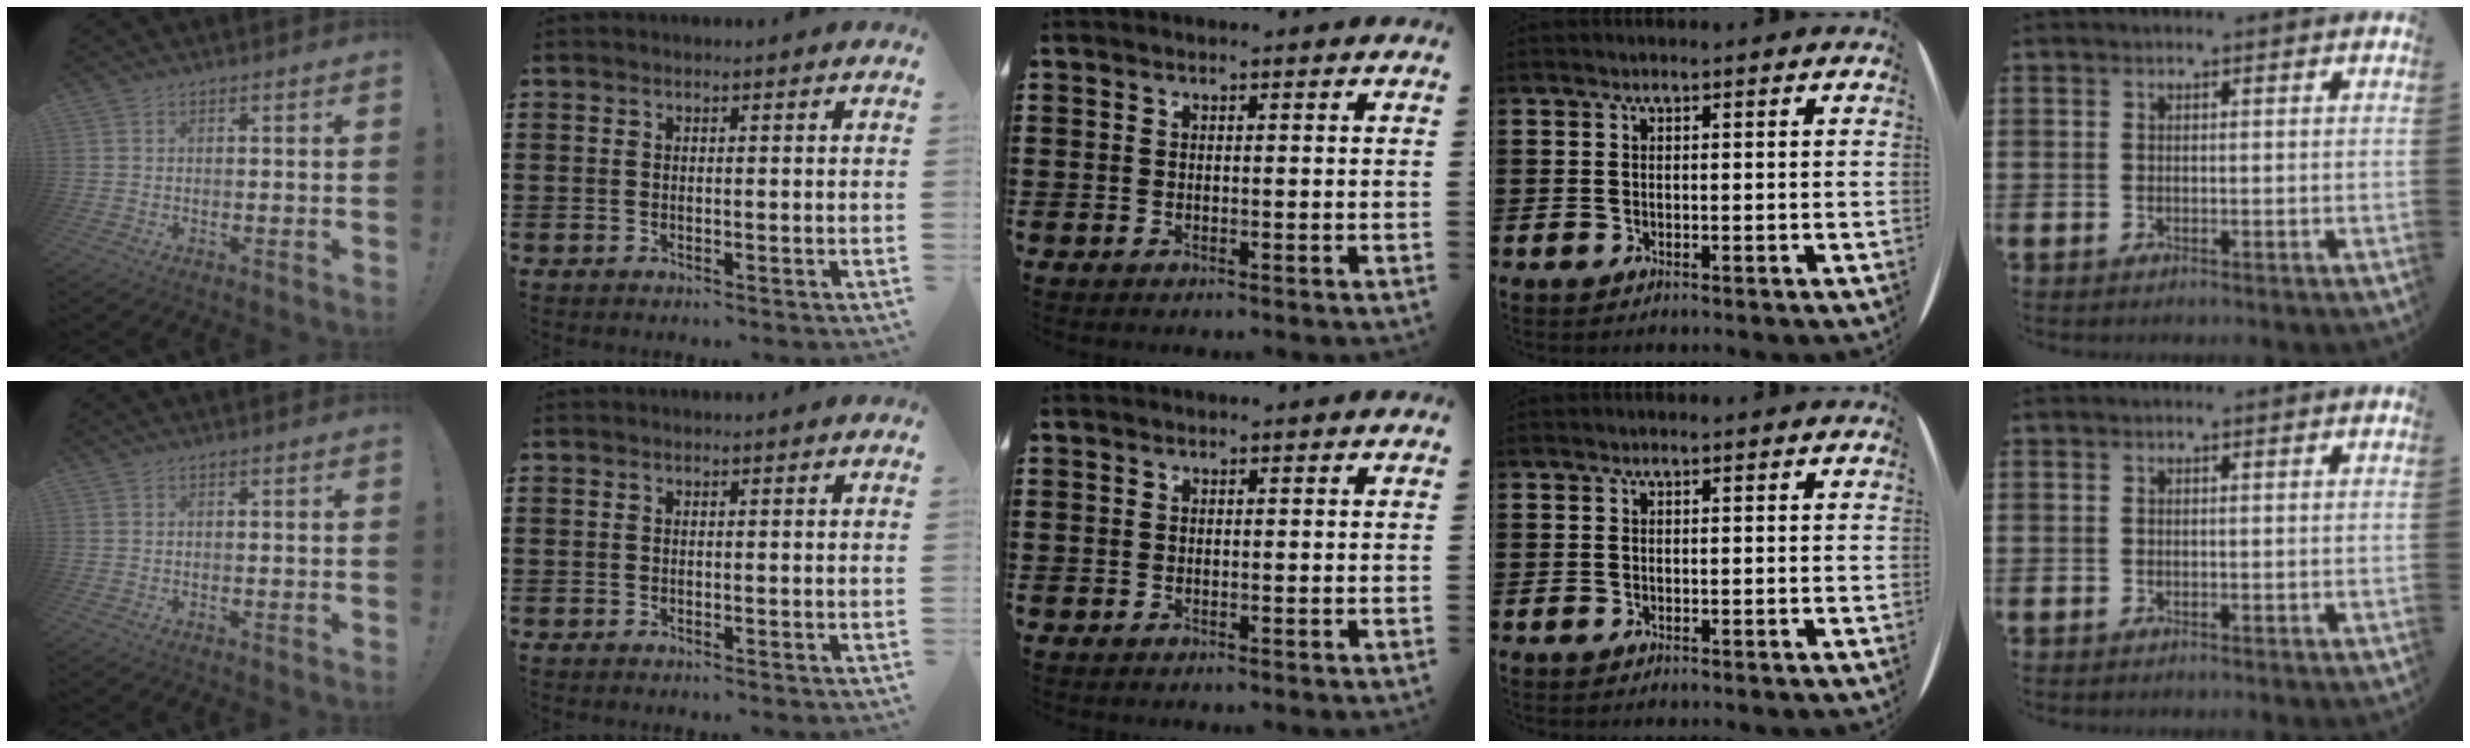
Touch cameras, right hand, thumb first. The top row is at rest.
{}